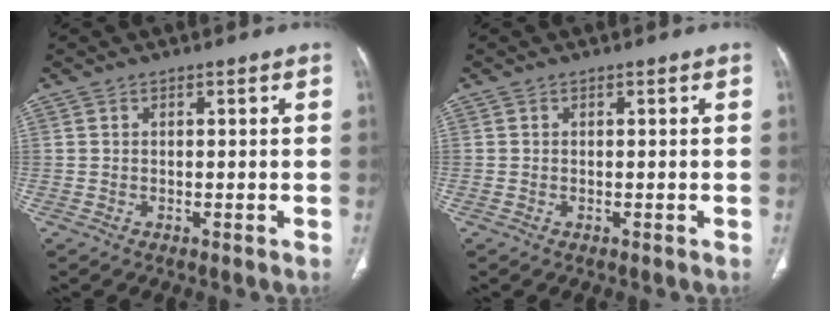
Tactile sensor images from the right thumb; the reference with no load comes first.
{"total": 0.0}